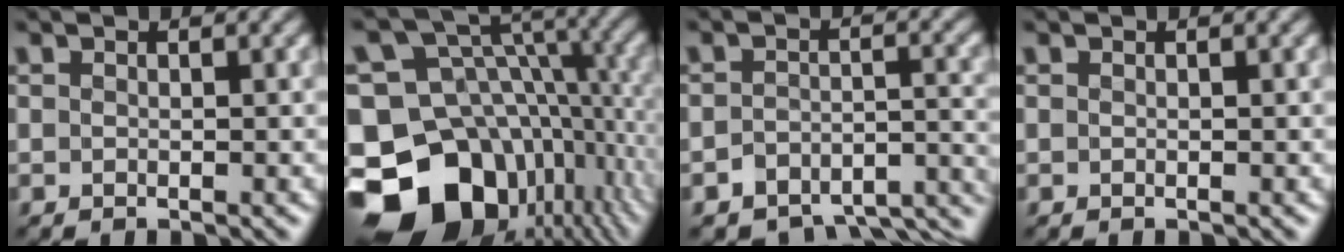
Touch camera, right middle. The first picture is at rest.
{"total": 17.0, "force": [-6.8, 12.4, 9.5], "torque": [-0.177, 0.000, -0.103]}
{"total": 7.8, "force": [-6.8, 3.4, 1.6], "torque": [-0.007, -0.008, -0.082]}
{"total": 0.0}